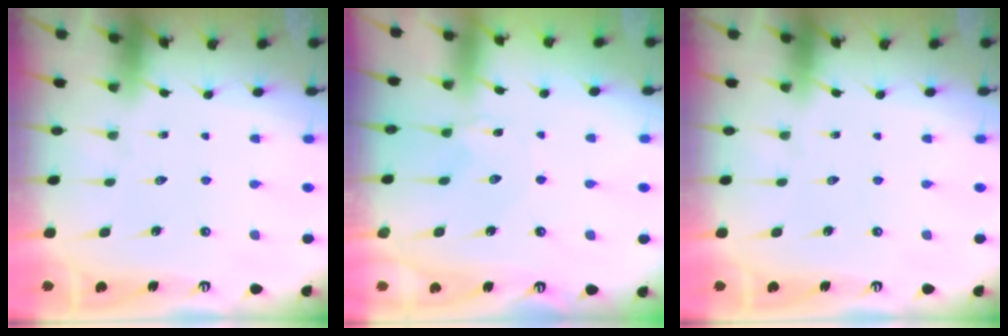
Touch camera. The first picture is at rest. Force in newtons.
{"total": 1.4, "press": 1.4, "slide": 0.3}
{"total": 0.0}